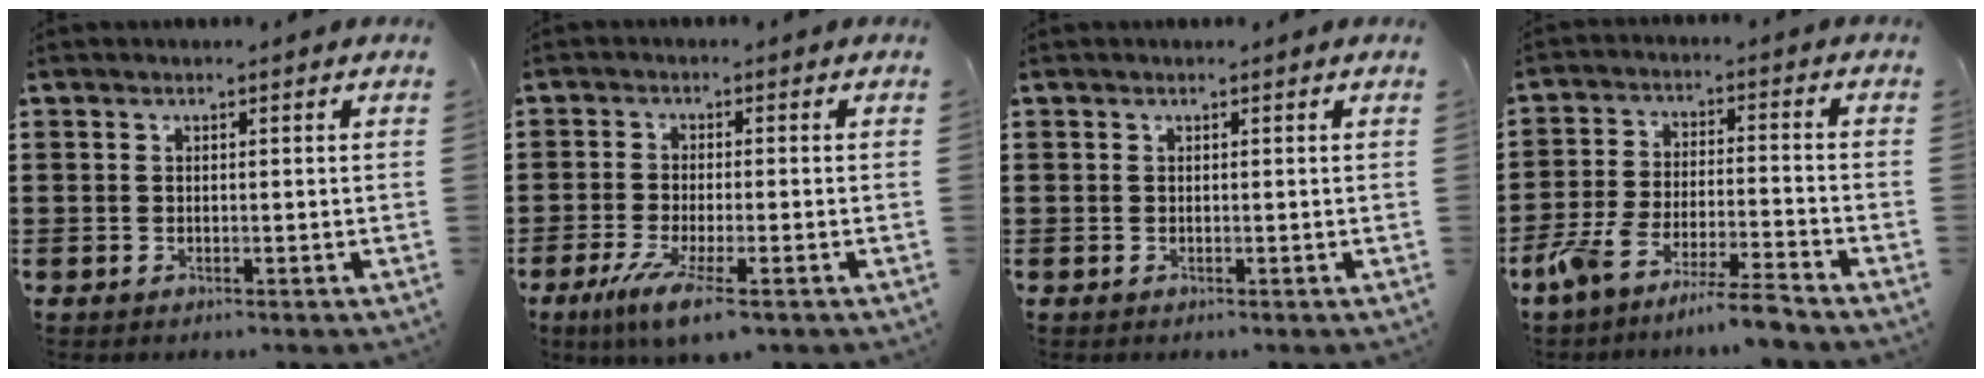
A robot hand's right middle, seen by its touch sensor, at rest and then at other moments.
{"total": 5.7, "force": [-3.2, 0.8, 4.7], "torque": [-0.103, -0.019, -0.057]}
{"total": 0.0}
{"total": 7.4, "force": [-6.8, -0.5, 2.8], "torque": [-0.065, -0.013, -0.135]}